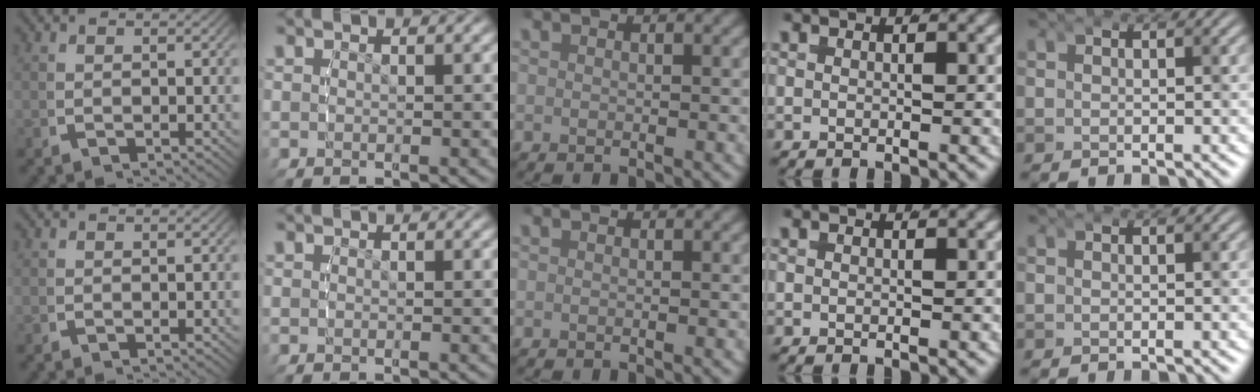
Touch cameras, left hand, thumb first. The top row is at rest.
{}